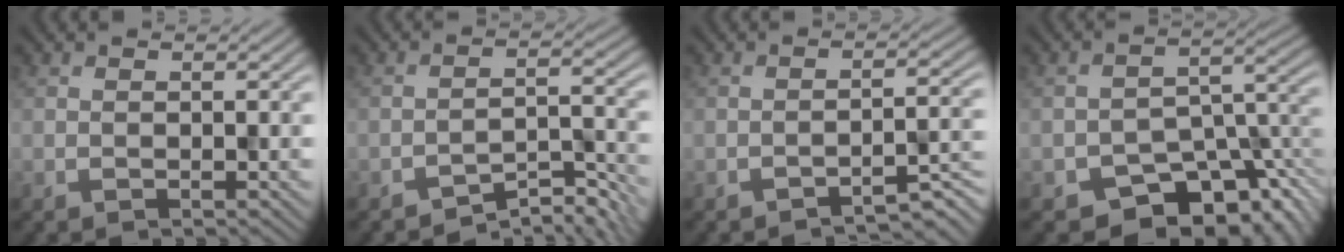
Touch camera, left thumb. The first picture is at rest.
{"total": 4.6, "force": [-3.9, 1.0, 2.1], "torque": [-0.029, 0.006, -0.065]}
{"total": 3.2, "force": [-2.6, 0.4, 1.8], "torque": [-0.025, 0.010, -0.045]}
{"total": 10.4, "force": [-7.0, 5.4, 5.5], "torque": [-0.066, -0.024, -0.112]}